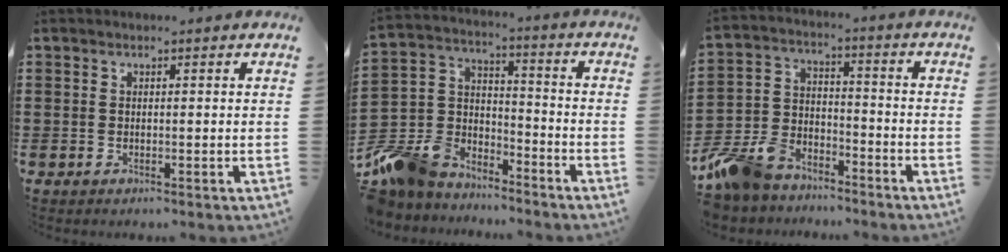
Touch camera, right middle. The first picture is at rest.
{"total": 9.5, "force": [-8.2, 4.7, 0.9], "torque": [-0.061, 0.009, -0.167]}
{"total": 9.1, "force": [-8.2, 3.6, 1.8], "torque": [-0.058, 0.023, -0.165]}